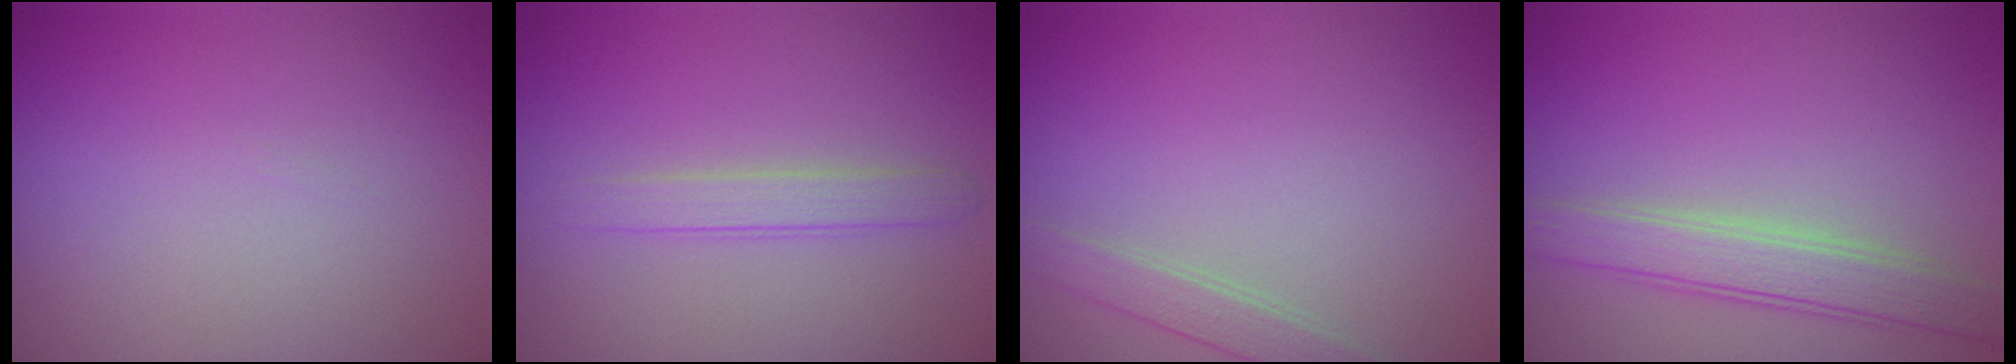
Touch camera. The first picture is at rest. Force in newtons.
{"total": 1.8, "press": 1.8, "slide": 0.1}
{"total": 1.8, "press": 1.8, "slide": 0.1}
{"total": 3.4, "press": 3.4, "slide": 0.2}